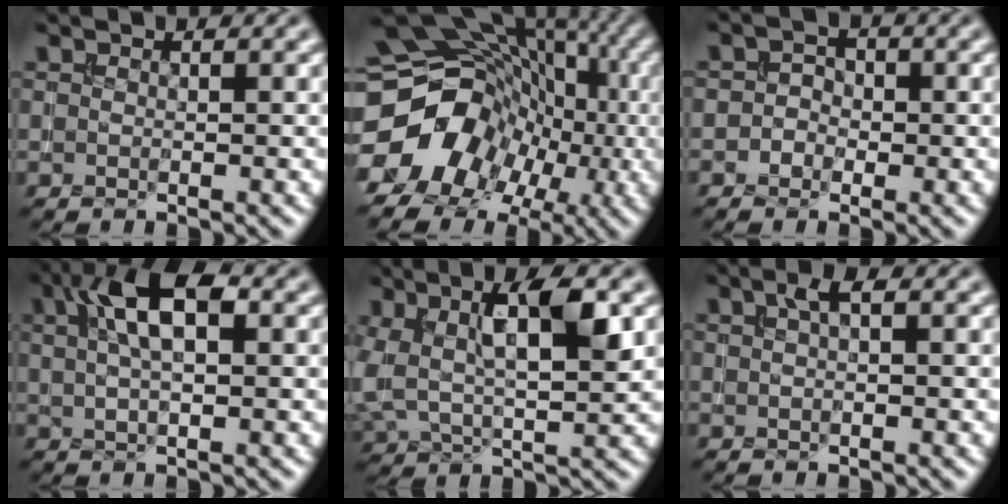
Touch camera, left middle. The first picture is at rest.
{"total": 18.1, "force": [-4.2, 15.1, 9.1], "torque": [-0.166, -0.019, -0.080]}
{"total": 1.9, "force": [-0.7, 1.6, 0.7], "torque": [0.010, 0.005, -0.021]}
{"total": 6.3, "force": [2.0, 2.6, 5.4], "torque": [-0.096, 0.016, 0.029]}
{"total": 7.5, "force": [1.8, 3.2, 6.5], "torque": [-0.120, 0.002, 0.029]}
{"total": 1.5, "force": [0.6, 0.4, 1.3], "torque": [-0.026, 0.005, 0.009]}